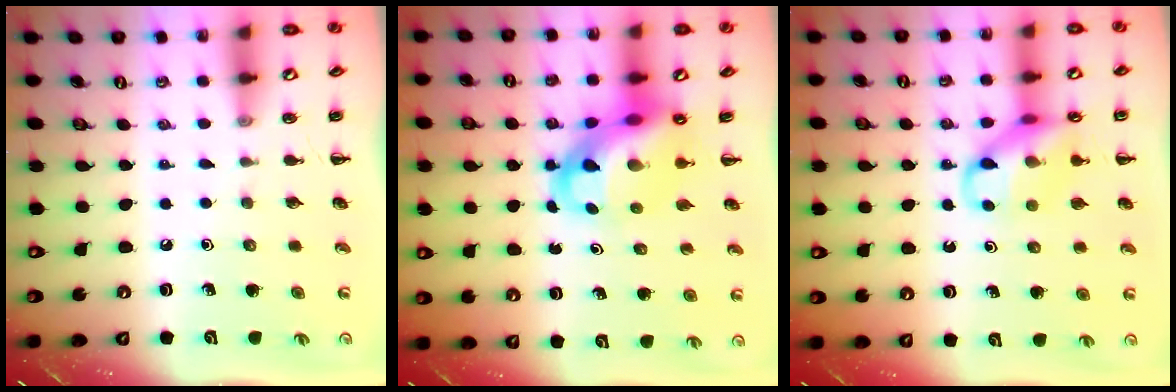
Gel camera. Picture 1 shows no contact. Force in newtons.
{"total": 12.8, "press": 12.4, "slide": 3.2}
{"total": 12.9, "press": 12.8, "slide": 1.6}